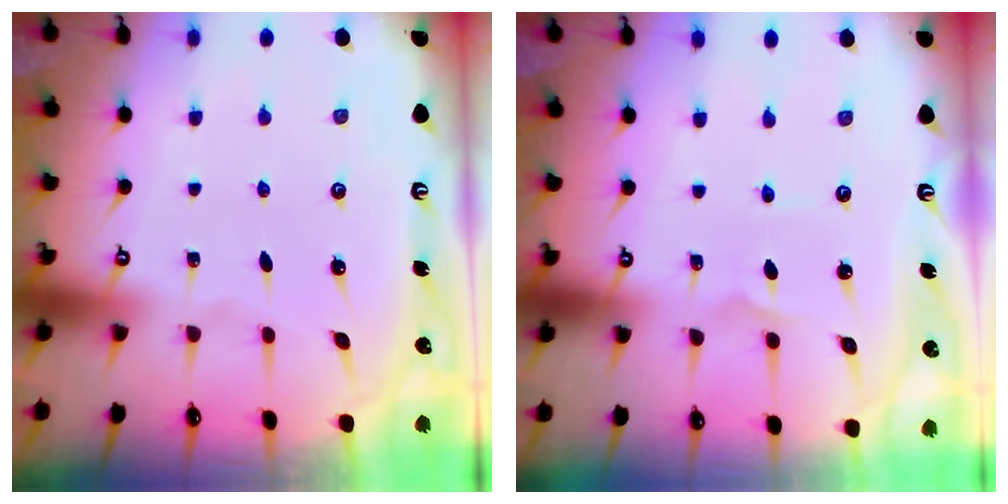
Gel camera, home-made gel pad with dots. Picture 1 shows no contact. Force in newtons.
{"total": 1.1, "press": 1.1, "slide": 0.1}